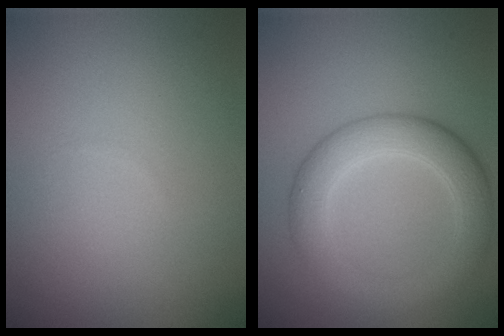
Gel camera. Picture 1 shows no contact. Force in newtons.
{"total": 5.2, "press": 5.2, "slide": 0.1}